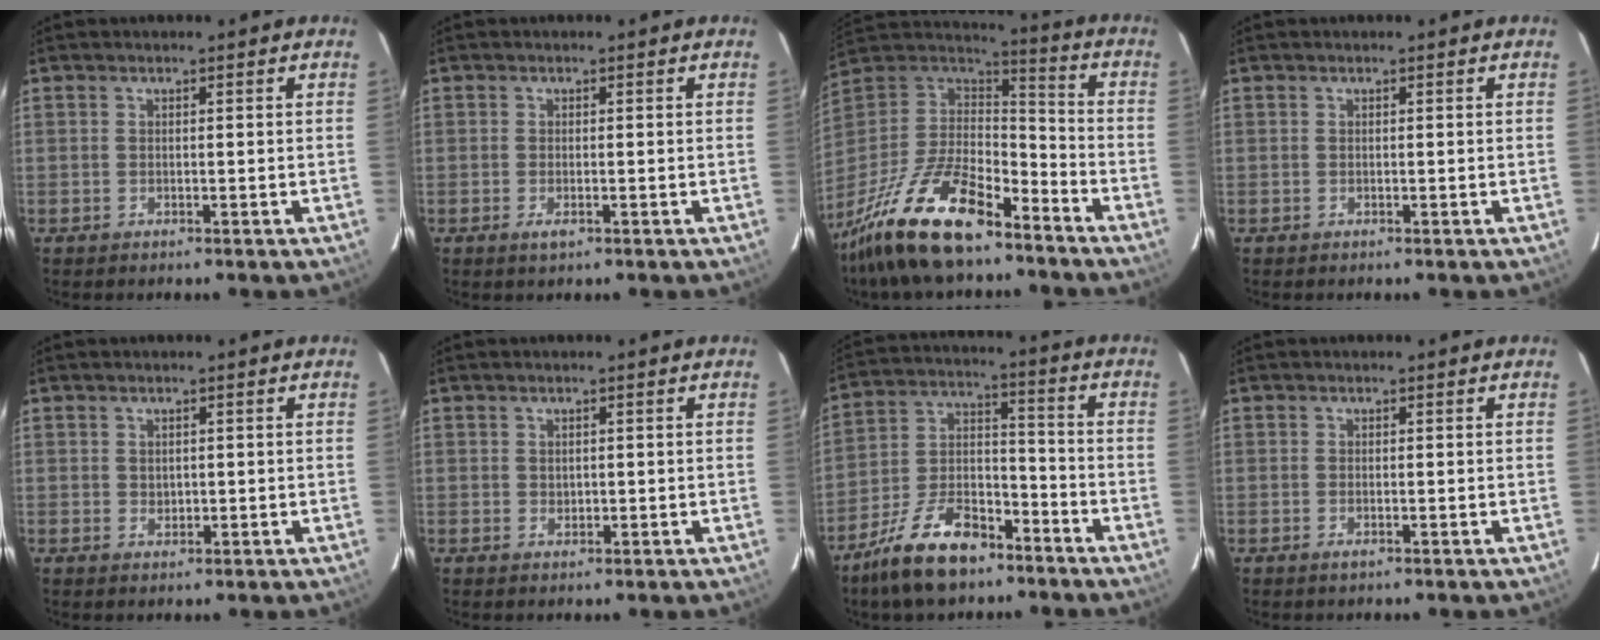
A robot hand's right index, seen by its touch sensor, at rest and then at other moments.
{"total": 1.6, "force": [-0.7, 0.4, 1.4], "torque": [-0.028, -0.004, -0.009]}
{"total": 23.2, "force": [-16.2, 8.5, 14.3], "torque": [-0.296, -0.020, -0.285]}
{"total": 0.0}
{"total": 1.3, "force": [0.4, 1.2, 0.4], "torque": [-0.002, 0.001, 0.010]}
{"total": 1.1, "force": [0.3, 1.0, 0.2], "torque": [0.000, 0.001, 0.008]}
{"total": 15.4, "force": [-10.8, 6.8, 8.6], "torque": [-0.178, 0.009, -0.189]}
{"total": 0.7, "force": [-0.2, -0.1, 0.7], "torque": [-0.013, -0.001, -0.005]}